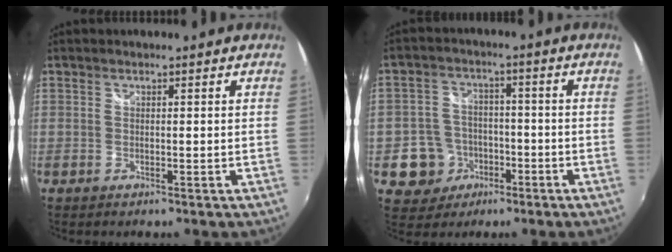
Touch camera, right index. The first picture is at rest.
{"total": 8.5, "force": [-3.4, 7.7, 1.4], "torque": [-0.053, 0.025, -0.043]}